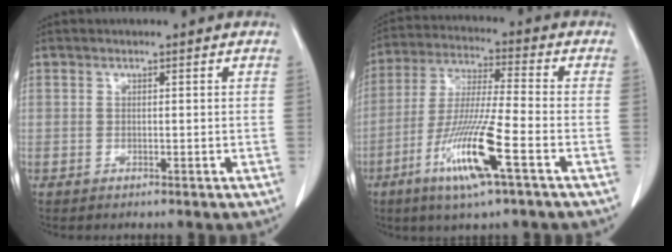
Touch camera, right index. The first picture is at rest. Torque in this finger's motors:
{"motor_torque": [1.66, -0.48, 0.38, 0.20]}